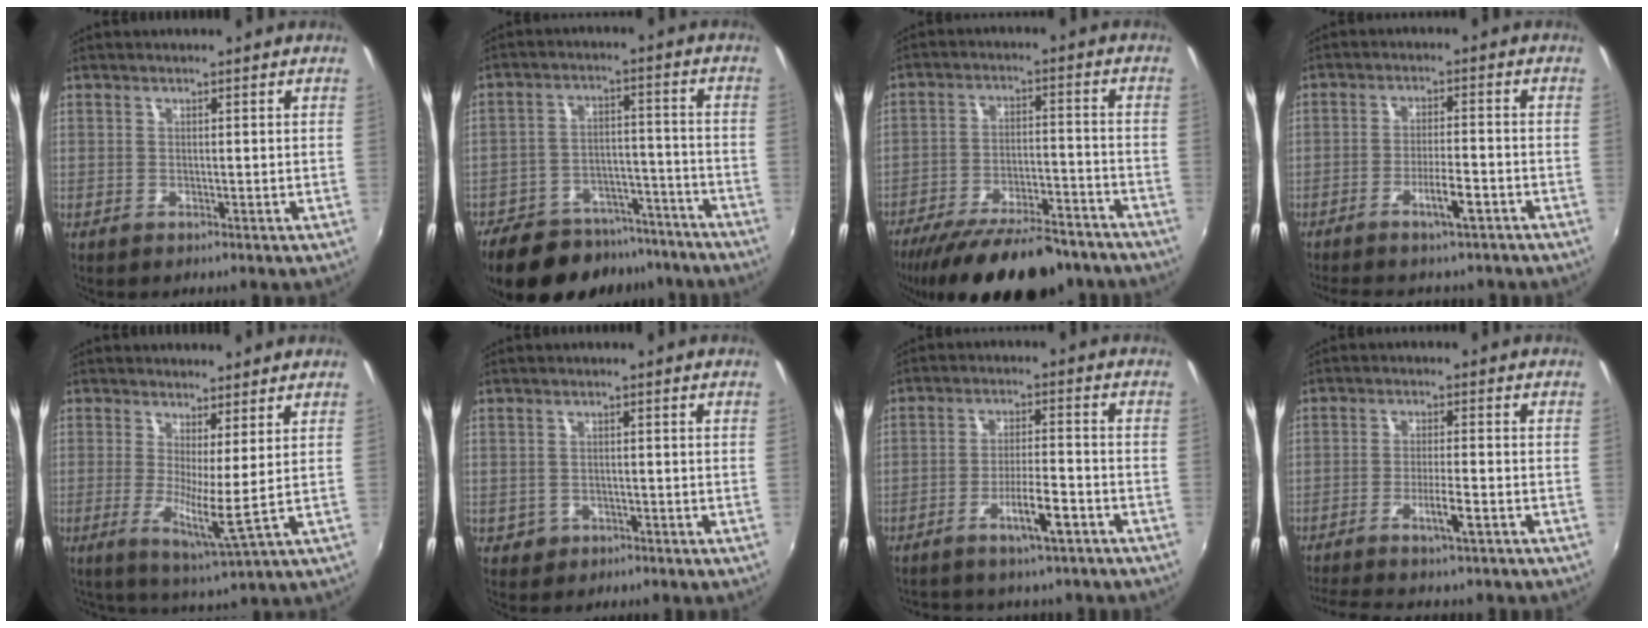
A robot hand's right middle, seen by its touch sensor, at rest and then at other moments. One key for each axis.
{"total": 19.1, "fx": -17.1, "fy": 3.5, "fz": 7.7, "tx": -0.149, "ty": -0.010, "tz": -0.225}
{"total": 21.2, "fx": -17.6, "fy": 6.0, "fz": 10.3, "tx": -0.187, "ty": -0.022, "tz": -0.247}
{"total": 5.3, "fx": -3.8, "fy": 0.6, "fz": 3.6, "tx": -0.069, "ty": 0.003, "tz": -0.058}
{"total": 4.7, "fx": 1.5, "fy": -0.8, "fz": 4.4, "tx": -0.082, "ty": -0.017, "tz": 0.022}
{"total": 2.0, "fx": -0.3, "fy": 1.9, "fz": 0.3, "tx": -0.012, "ty": 0.001, "tz": 0.001}
{"total": 5.2, "fx": -3.6, "fy": 0.9, "fz": 3.7, "tx": -0.070, "ty": 0.004, "tz": -0.051}
{"total": 6.4, "fx": -4.9, "fy": -0.1, "fz": 4.1, "tx": -0.084, "ty": -0.004, "tz": -0.081}